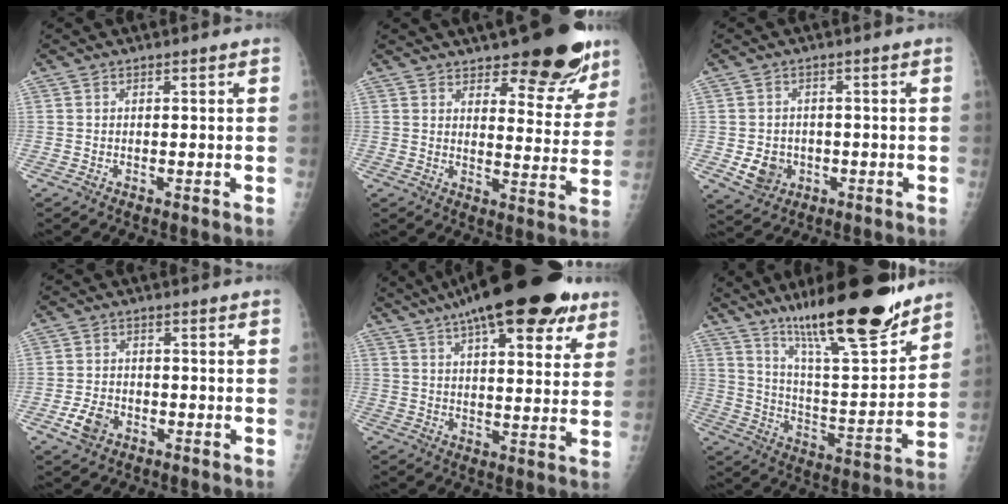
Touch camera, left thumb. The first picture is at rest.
{"total": 14.6, "force": [10.5, 5.5, 8.5], "torque": [-0.055, -0.074, 0.137]}
{"total": 5.4, "force": [-1.3, 4.8, 2.2], "torque": [-0.019, 0.004, -0.013]}
{"total": 4.6, "force": [-2.2, 3.3, 2.3], "torque": [-0.041, 0.010, -0.039]}
{"total": 24.3, "force": [15.4, 8.3, 16.9], "torque": [-0.239, -0.007, 0.217]}
{"total": 23.1, "force": [16.8, 4.5, 15.2], "torque": [-0.220, -0.085, 0.281]}